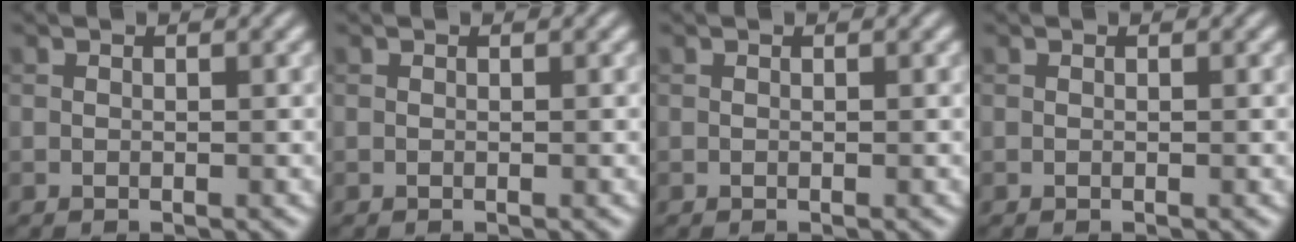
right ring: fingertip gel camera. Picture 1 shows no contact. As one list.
[{"total": 0.0}, {"total": 0.0}, {"total": 0.0}]